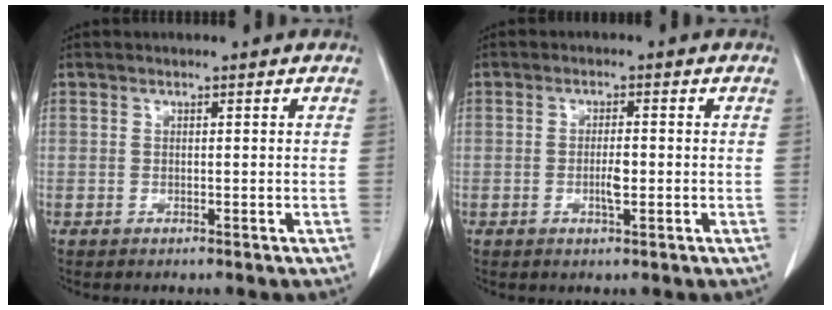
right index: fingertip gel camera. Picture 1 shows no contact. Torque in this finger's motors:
{"motor_torque": [-0.10, 0.17, -0.01, 0.02]}